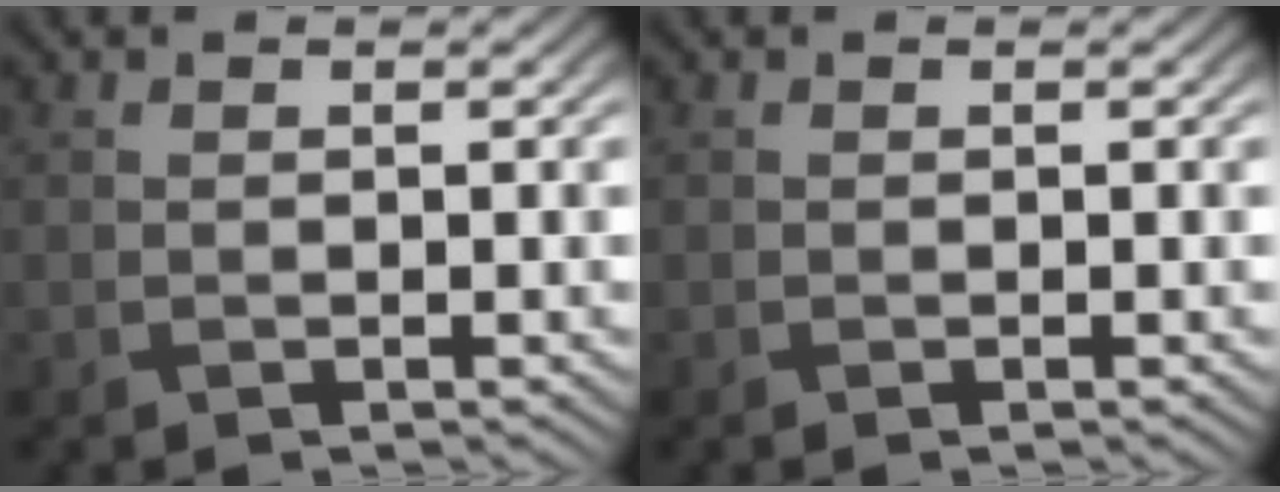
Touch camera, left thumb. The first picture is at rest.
{"total": 0.0}